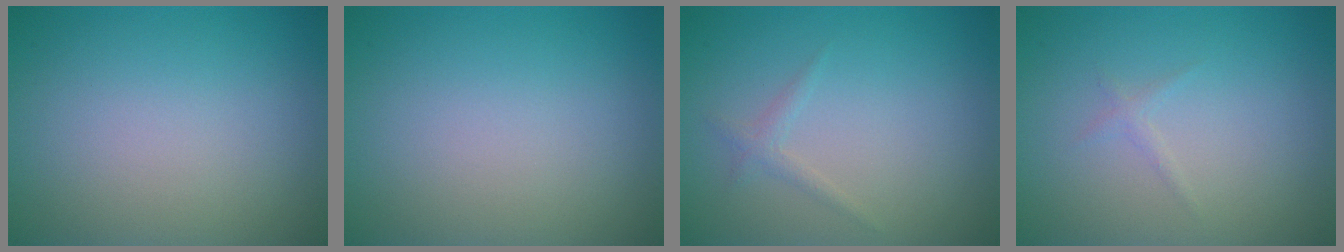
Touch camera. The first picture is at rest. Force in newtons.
{"total": 0.0}
{"total": 1.0, "press": 1.0, "slide": 0.0}
{"total": 0.6, "press": 0.6, "slide": 0.1}